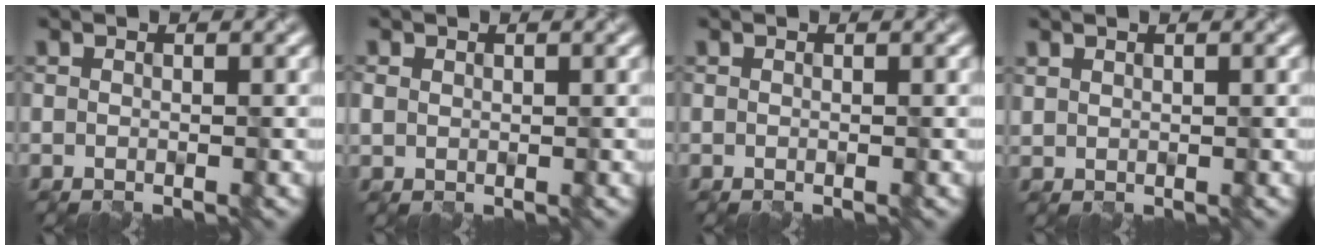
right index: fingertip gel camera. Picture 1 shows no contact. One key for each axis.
{"total": 0.6, "fx": 0.3, "fy": 0.3, "fz": -0.4, "tx": -0.009, "ty": 0.005, "tz": 0.013}
{"total": 0.0}
{"total": 1.1, "fx": 0.5, "fy": -0.4, "fz": -0.8, "tx": -0.003, "ty": 0.004, "tz": 0.018}